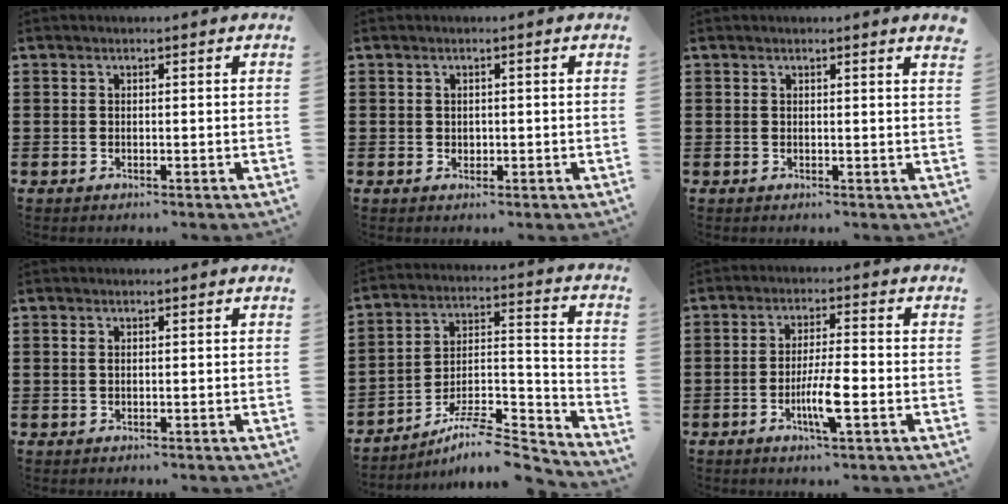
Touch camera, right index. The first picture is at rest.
{"total": 0.8, "force": [0.2, 0.7, 0.3], "torque": [-0.008, 0.003, 0.004]}
{"total": 0.8, "force": [0.7, -0.3, 0.4], "torque": [-0.007, -0.003, 0.013]}
{"total": 0.7, "force": [0.2, 0.3, 0.6], "torque": [-0.014, 0.001, 0.004]}
{"total": 8.0, "force": [-7.1, 1.7, 3.4], "torque": [-0.052, 0.012, -0.136]}
{"total": 6.2, "force": [-2.1, 0.9, 5.8], "torque": [-0.116, -0.012, -0.040]}